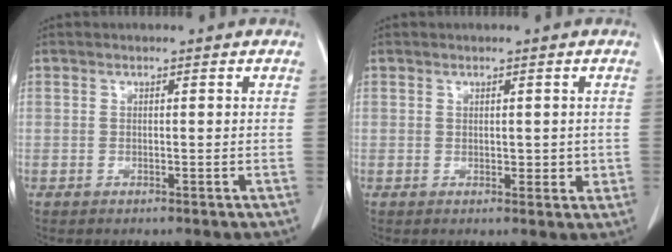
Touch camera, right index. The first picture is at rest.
{"total": 2.0, "force": [0.0, 1.4, 1.4], "torque": [-0.013, 0.000, 0.000]}